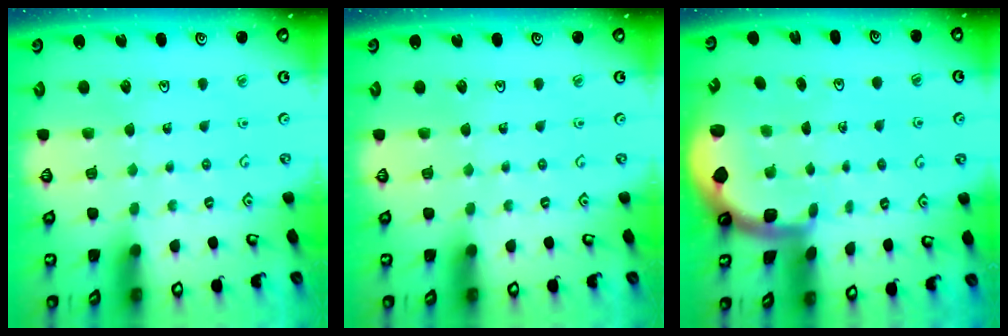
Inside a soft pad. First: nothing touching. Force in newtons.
{"total": 0.0}
{"total": 1.5, "press": 1.5, "slide": 0.3}